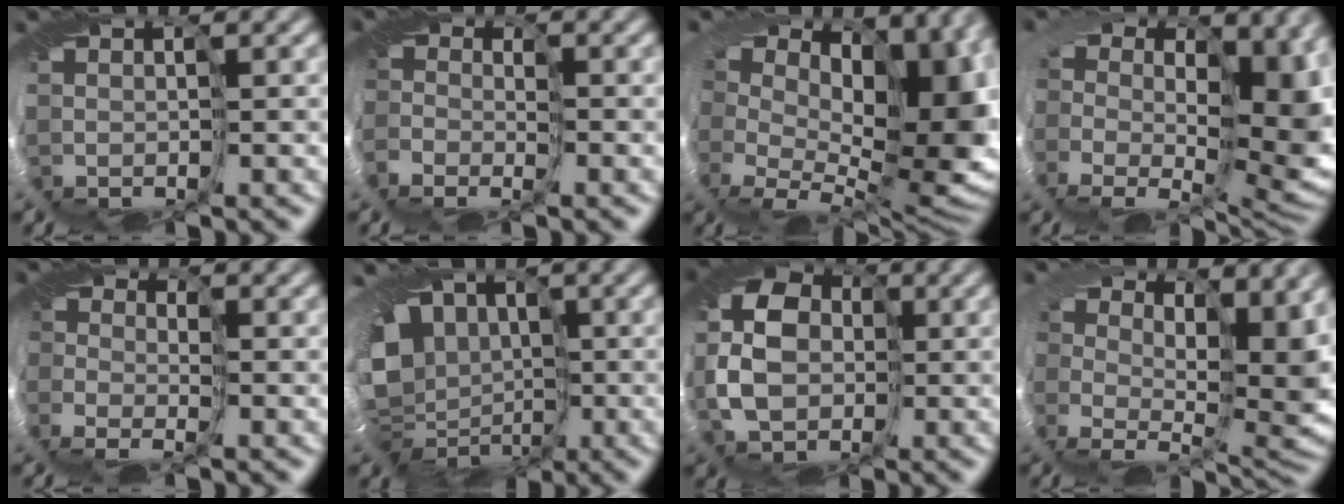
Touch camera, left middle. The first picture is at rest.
{"total": 3.0, "force": [-2.4, 1.8, -0.2], "torque": [0.029, -0.017, -0.052]}
{"total": 12.0, "force": [3.5, 8.0, 8.3], "torque": [-0.088, -0.004, 0.067]}
{"total": 10.7, "force": [0.2, 7.4, 7.7], "torque": [-0.088, -0.046, 0.010]}
{"total": 2.0, "force": [-1.8, 0.9, 0.3], "torque": [0.014, -0.026, -0.041]}
{"total": 10.2, "force": [-0.8, 8.2, 6.0], "torque": [-0.092, -0.027, -0.021]}
{"total": 7.0, "force": [-1.4, 5.0, 4.7], "torque": [-0.092, -0.005, -0.051]}
{"total": 6.6, "force": [2.0, 3.4, 5.3], "torque": [-0.059, -0.040, 0.037]}